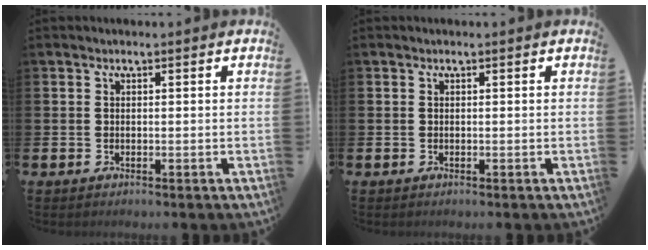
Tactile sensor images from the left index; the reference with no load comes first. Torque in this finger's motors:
{"motor_torque": [-0.15, -0.08, -0.09, -0.03]}